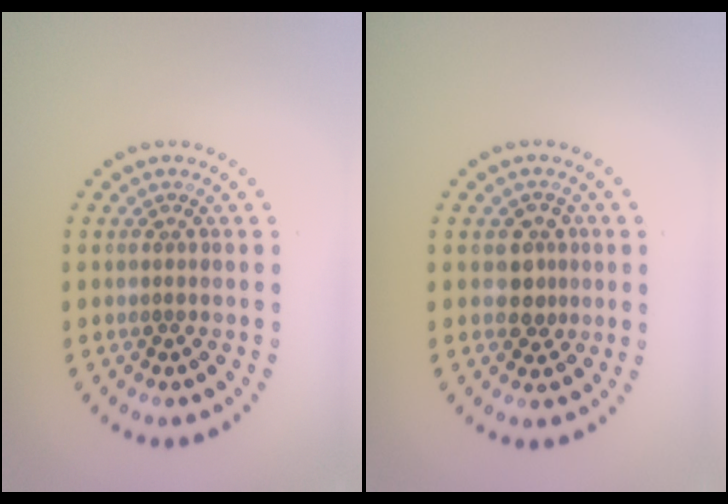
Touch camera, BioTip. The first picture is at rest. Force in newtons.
{"total": 2.4, "press": 2.3, "slide": 0.9}